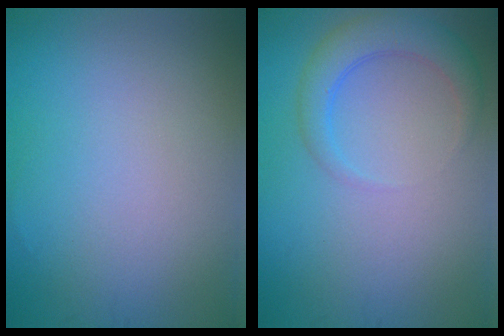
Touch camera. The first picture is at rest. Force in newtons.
{"total": 3.3, "press": 3.3, "slide": 0.2}